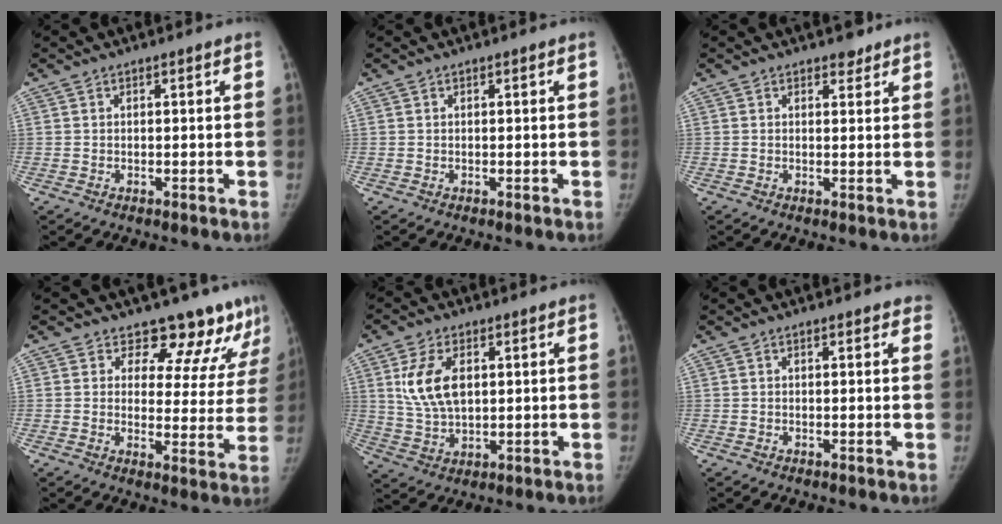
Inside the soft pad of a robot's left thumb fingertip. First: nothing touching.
{"total": 0.0}
{"total": 2.1, "force": [1.6, 1.1, 0.6], "torque": [0.003, -0.011, 0.019]}
{"total": 13.8, "force": [12.1, 5.8, 3.2], "torque": [0.022, -0.085, 0.127]}
{"total": 10.0, "force": [2.7, 5.7, 7.8], "torque": [-0.146, -0.009, 0.058]}
{"total": 2.6, "force": [2.1, 1.0, 1.2], "torque": [0.007, 0.000, 0.015]}